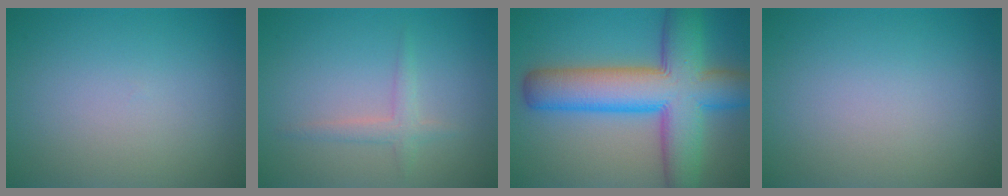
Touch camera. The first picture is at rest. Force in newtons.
{"total": 1.5, "press": 1.5, "slide": 0.1}
{"total": 11.8, "press": 11.8, "slide": 0.4}
{"total": 0.0}